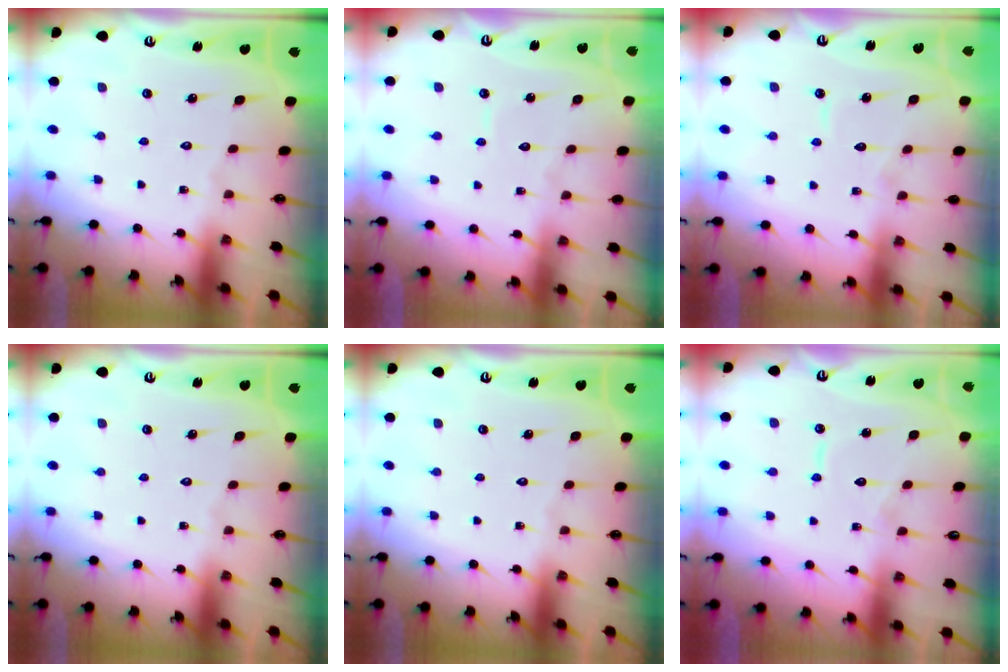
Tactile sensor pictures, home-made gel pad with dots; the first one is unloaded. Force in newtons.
{"total": 4.2, "press": 4.2, "slide": 0.4}
{"total": 5.3, "press": 5.3, "slide": 0.3}
{"total": 0.0}
{"total": 0.0}
{"total": 6.1, "press": 6.1, "slide": 0.5}